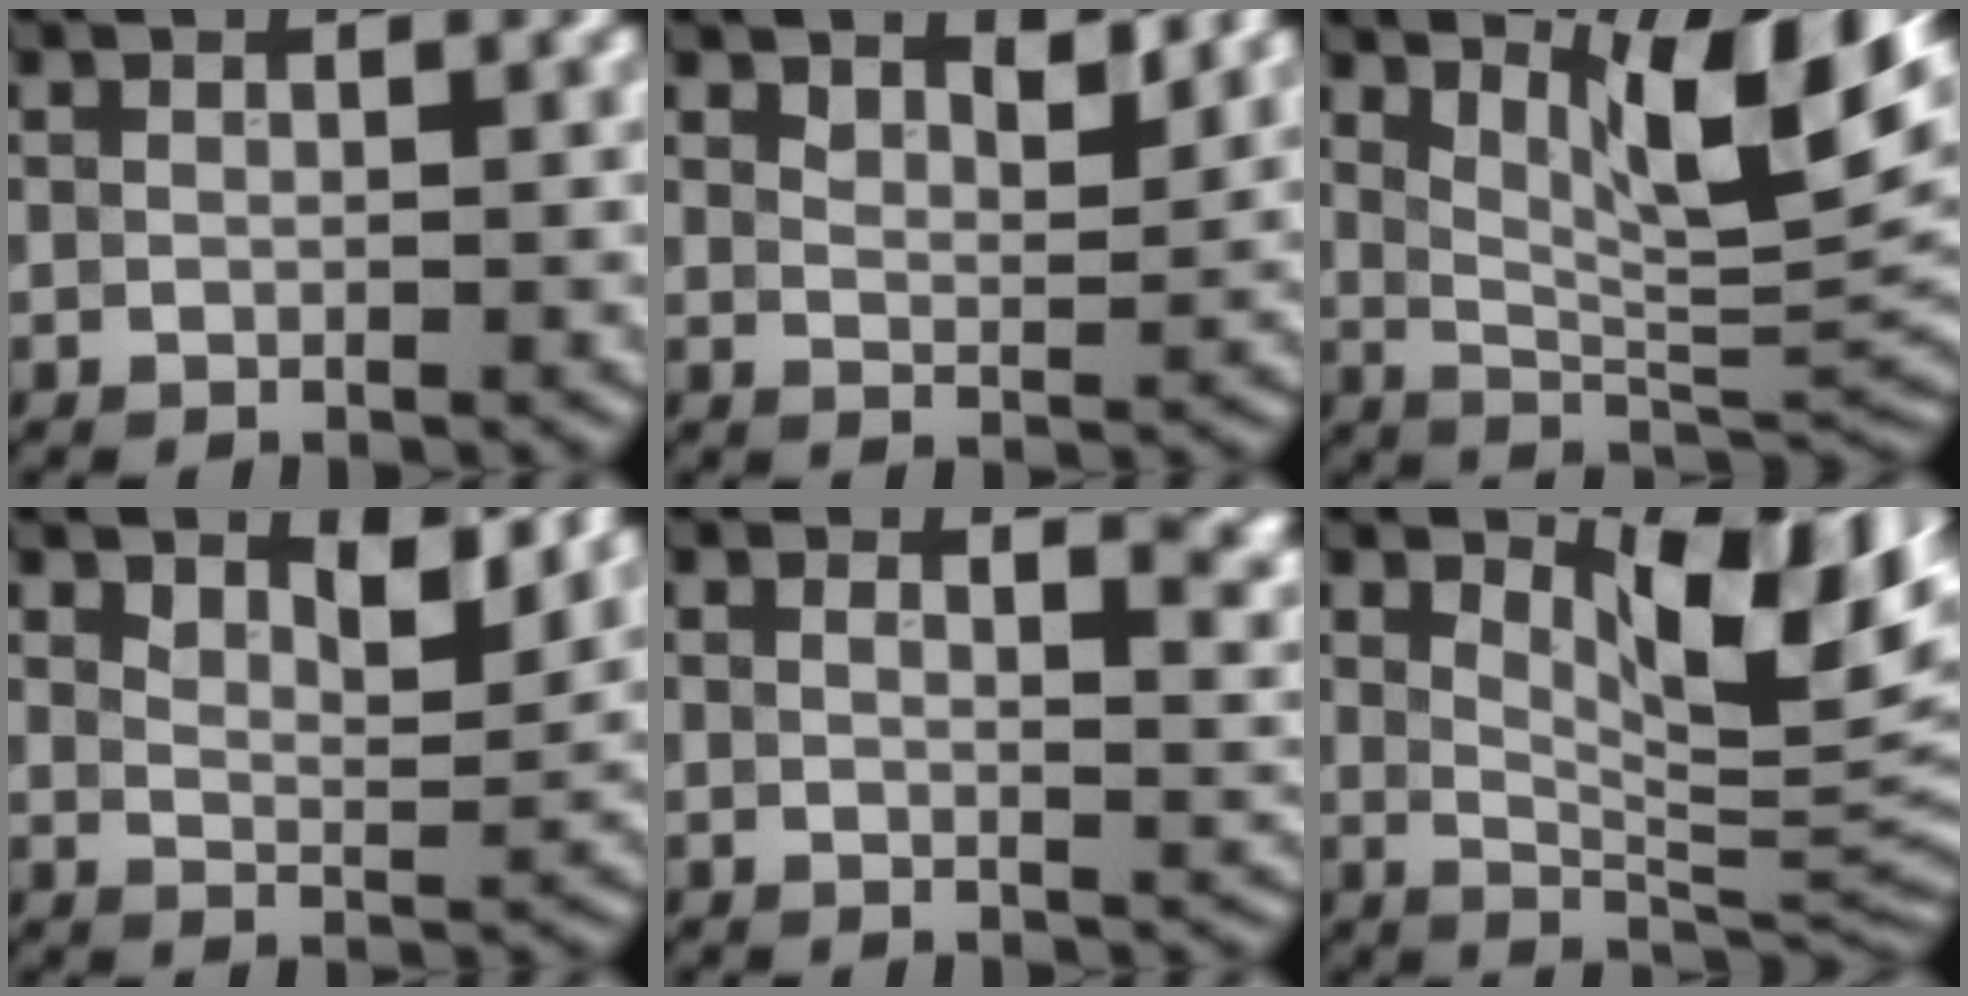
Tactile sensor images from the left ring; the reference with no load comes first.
{"total": 2.4, "force": [2.2, 0.4, 0.9], "torque": [-0.015, -0.004, 0.033]}
{"total": 9.7, "force": [4.8, 2.4, 8.1], "torque": [-0.124, -0.004, 0.087]}
{"total": 3.3, "force": [2.7, 0.7, 1.6], "torque": [-0.029, -0.004, 0.039]}
{"total": 4.9, "force": [2.6, 2.0, 3.7], "torque": [-0.018, 0.005, 0.031]}
{"total": 9.6, "force": [3.6, 3.3, 8.3], "torque": [-0.115, -0.003, 0.061]}